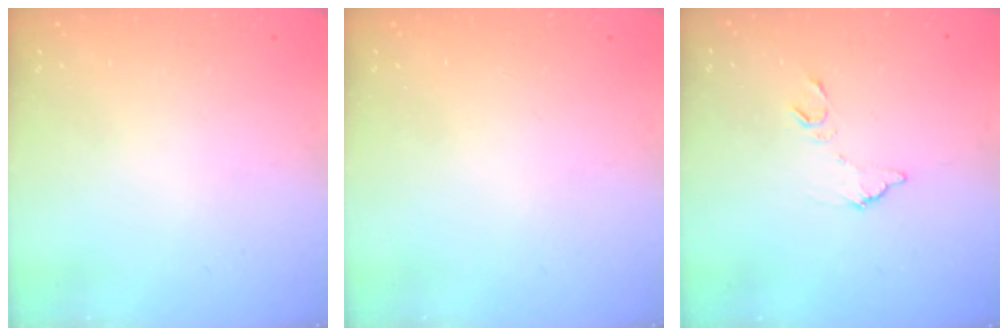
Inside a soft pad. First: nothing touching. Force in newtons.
{"total": 0.0}
{"total": 7.6, "press": 7.6, "slide": 0.3}